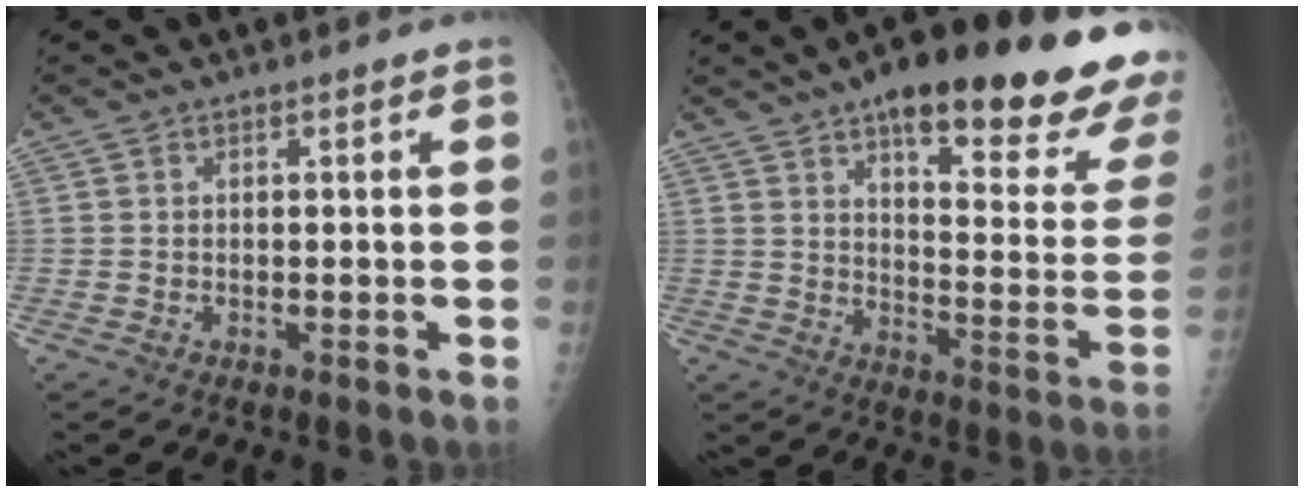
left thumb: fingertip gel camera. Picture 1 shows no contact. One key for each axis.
{"total": 28.3, "fx": 18.5, "fy": 6.8, "fz": 20.3, "tx": -0.227, "ty": -0.069, "tz": 0.247}